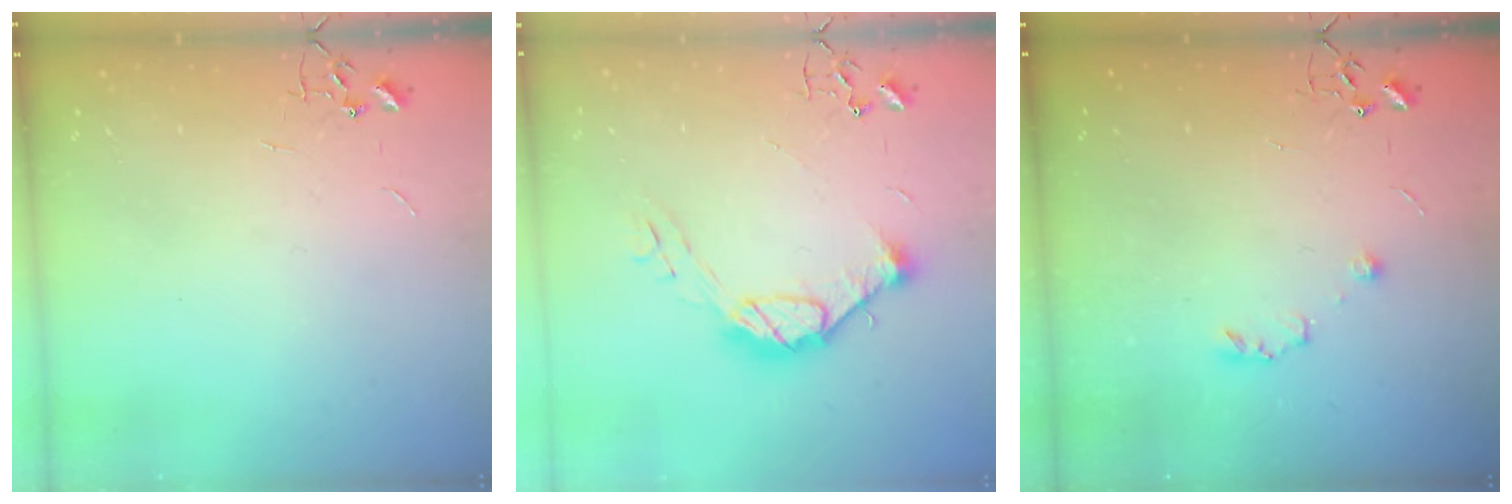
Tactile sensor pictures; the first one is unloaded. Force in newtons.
{"total": 11.7, "press": 11.7, "slide": 0.4}
{"total": 5.8, "press": 5.8, "slide": 0.5}